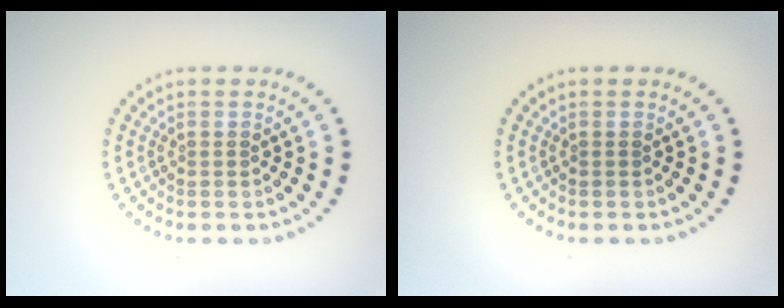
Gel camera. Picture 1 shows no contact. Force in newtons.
{"total": 0.0}